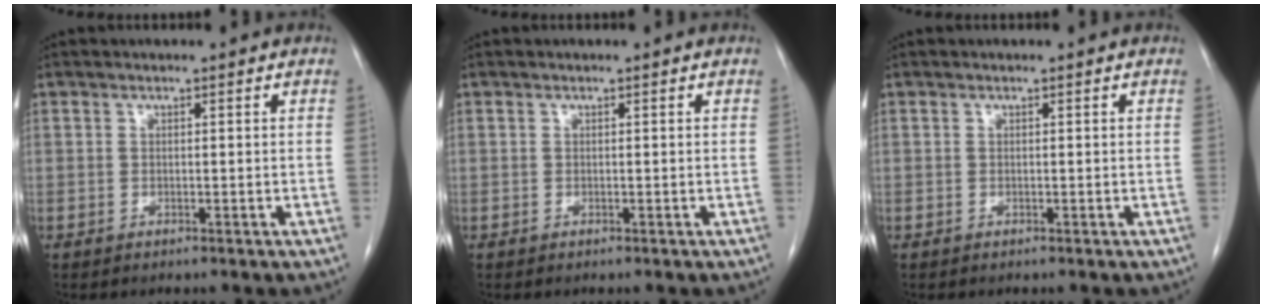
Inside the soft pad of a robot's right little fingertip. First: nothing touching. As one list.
[{"total": 0.0}, {"total": 0.0}]